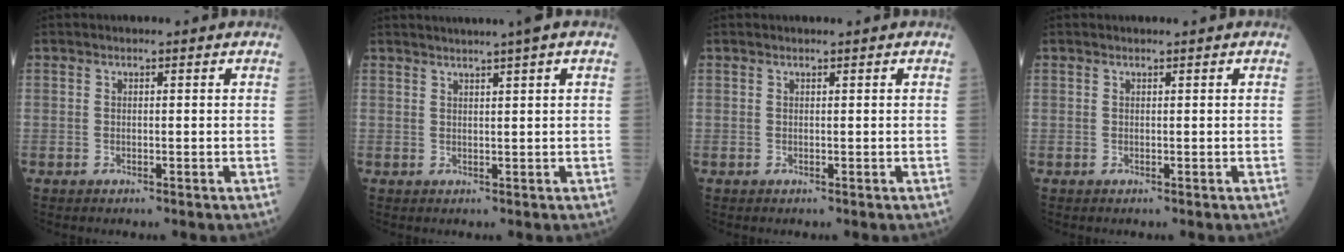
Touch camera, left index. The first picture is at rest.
{"total": 4.4, "force": [3.4, -1.0, 2.6], "torque": [-0.039, 0.014, 0.053]}
{"total": 0.7, "force": [0.7, 0.0, 0.2], "torque": [-0.005, 0.006, 0.013]}
{"total": 0.7, "force": [0.7, 0.0, 0.2], "torque": [-0.005, 0.007, 0.012]}